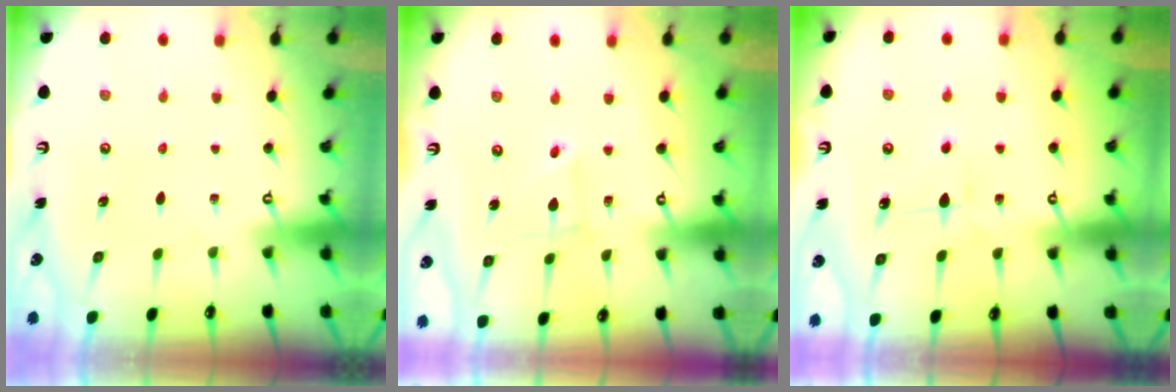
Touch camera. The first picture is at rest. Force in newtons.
{"total": 2.8, "press": 2.8, "slide": 0.3}
{"total": 5.3, "press": 5.2, "slide": 0.7}